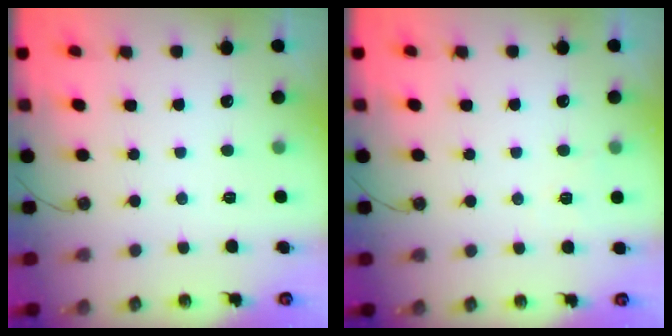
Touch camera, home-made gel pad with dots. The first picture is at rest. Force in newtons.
{"total": 4.3, "press": 4.3, "slide": 0.3}